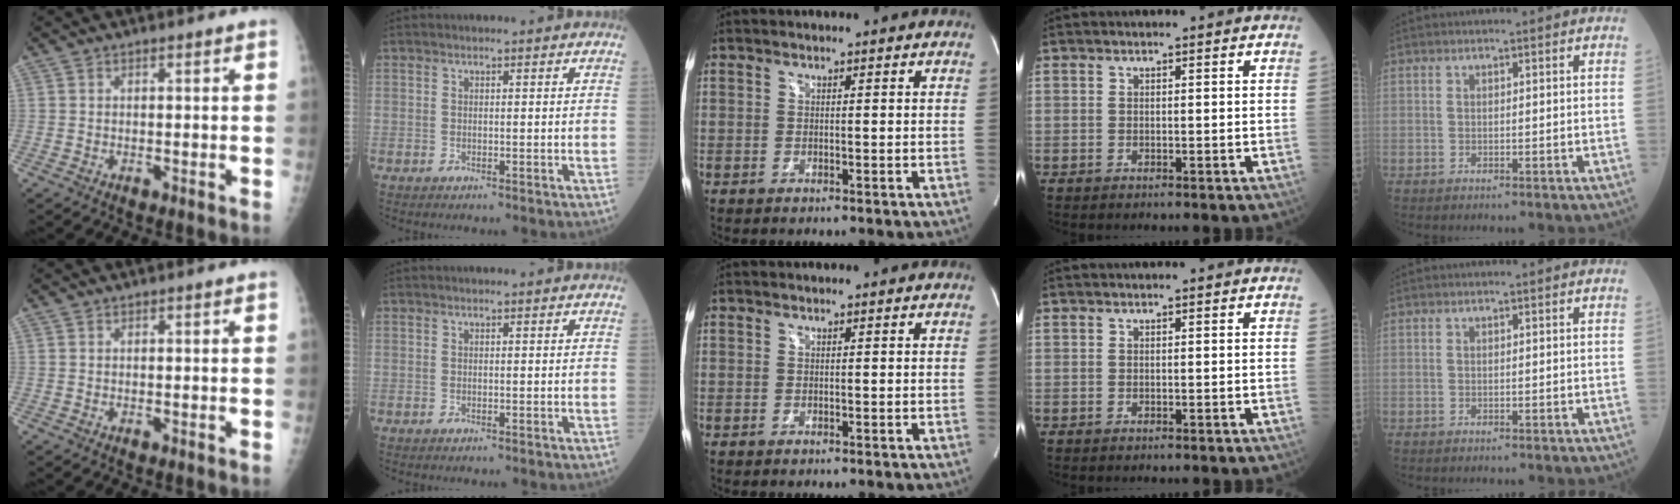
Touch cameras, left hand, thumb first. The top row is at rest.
{}